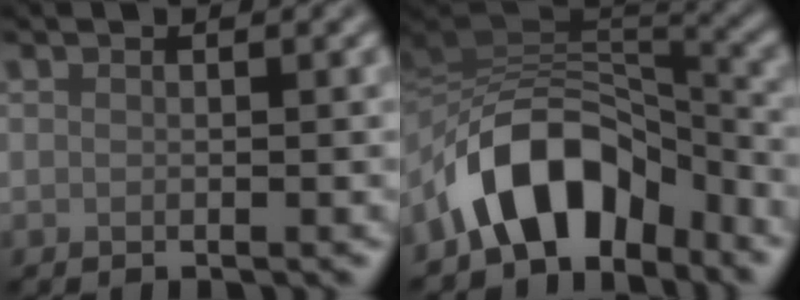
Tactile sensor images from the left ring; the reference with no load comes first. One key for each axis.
{"total": 9.8, "fx": -6.3, "fy": 5.3, "fz": 5.4, "tx": -0.069, "ty": 0.012, "tz": -0.119}